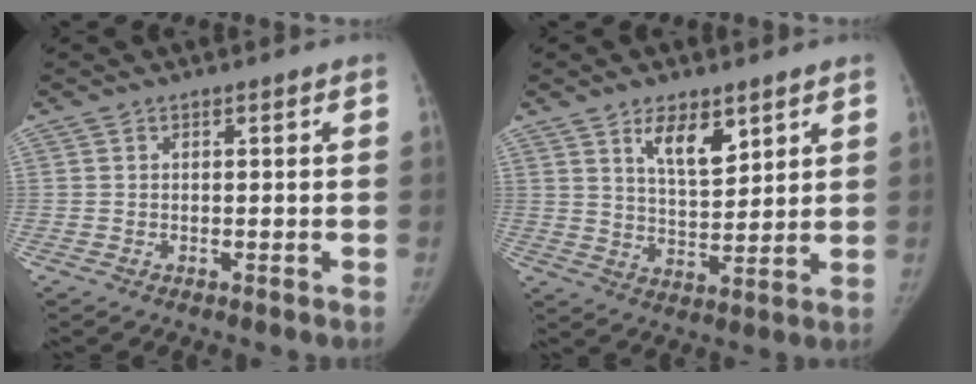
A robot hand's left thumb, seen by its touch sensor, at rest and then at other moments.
{"total": 8.5, "force": [4.9, 3.8, 5.8], "torque": [-0.074, -0.038, 0.089]}